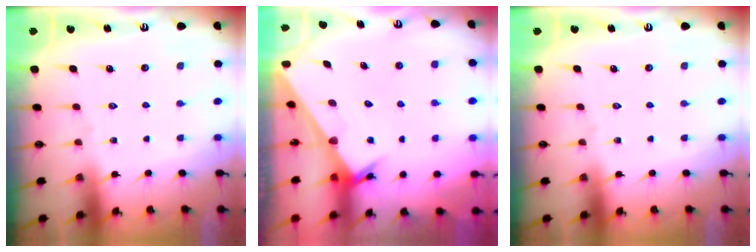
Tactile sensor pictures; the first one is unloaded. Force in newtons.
{"total": 2.3, "press": 2.3, "slide": 0.1}
{"total": 0.0}